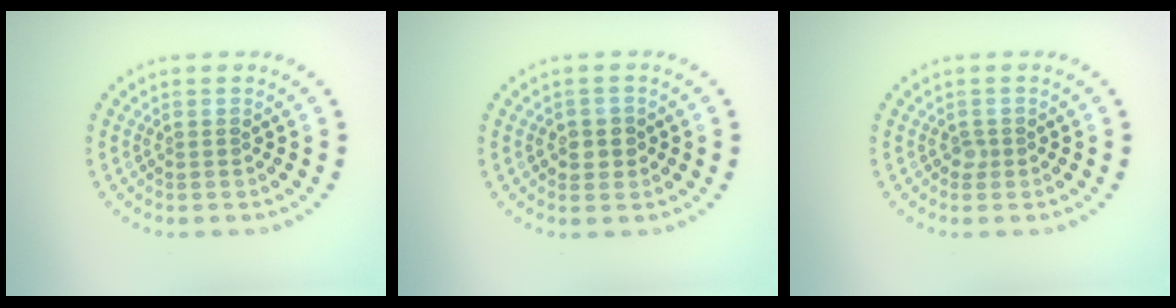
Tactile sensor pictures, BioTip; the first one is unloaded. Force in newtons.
{"total": 1.9, "press": 1.8, "slide": 0.6}
{"total": 0.8, "press": 0.6, "slide": 0.5}